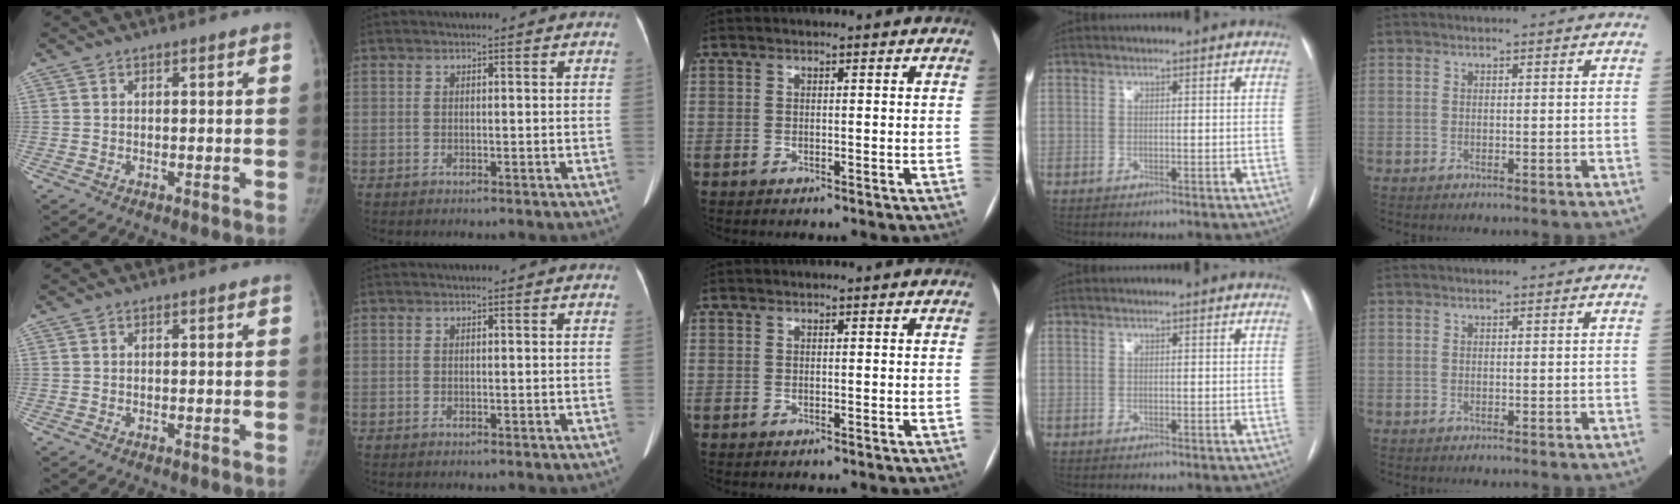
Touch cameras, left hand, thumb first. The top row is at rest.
{}